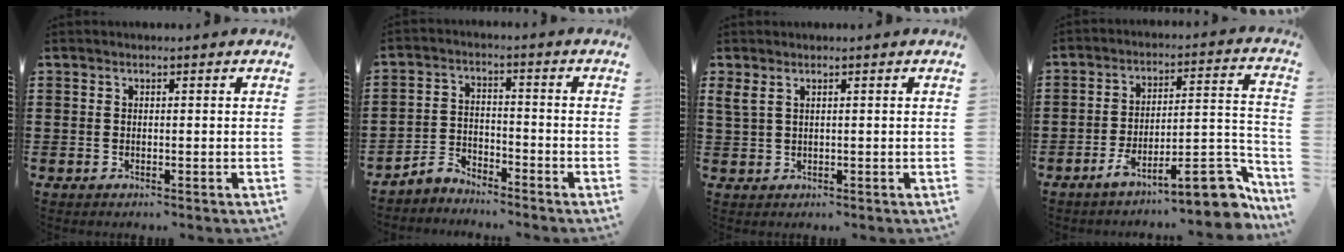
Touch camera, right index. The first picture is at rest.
{"total": 3.8, "force": [-3.8, 0.7, 0.2], "torque": [-0.016, 0.006, -0.082]}
{"total": 1.6, "force": [0.9, 0.6, 1.1], "torque": [-0.026, 0.003, 0.017]}
{"total": 12.0, "force": [-8.4, 3.3, 7.9], "torque": [-0.098, 0.018, -0.151]}